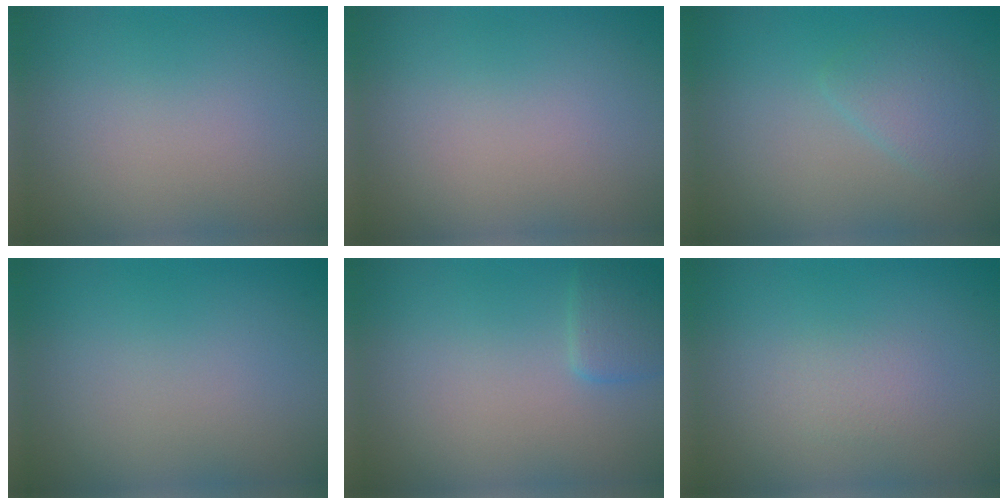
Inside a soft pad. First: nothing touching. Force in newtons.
{"total": 0.0}
{"total": 2.2, "press": 2.1, "slide": 0.1}
{"total": 0.0}
{"total": 1.8, "press": 1.8, "slide": 0.1}
{"total": 1.1, "press": 1.1, "slide": 0.1}